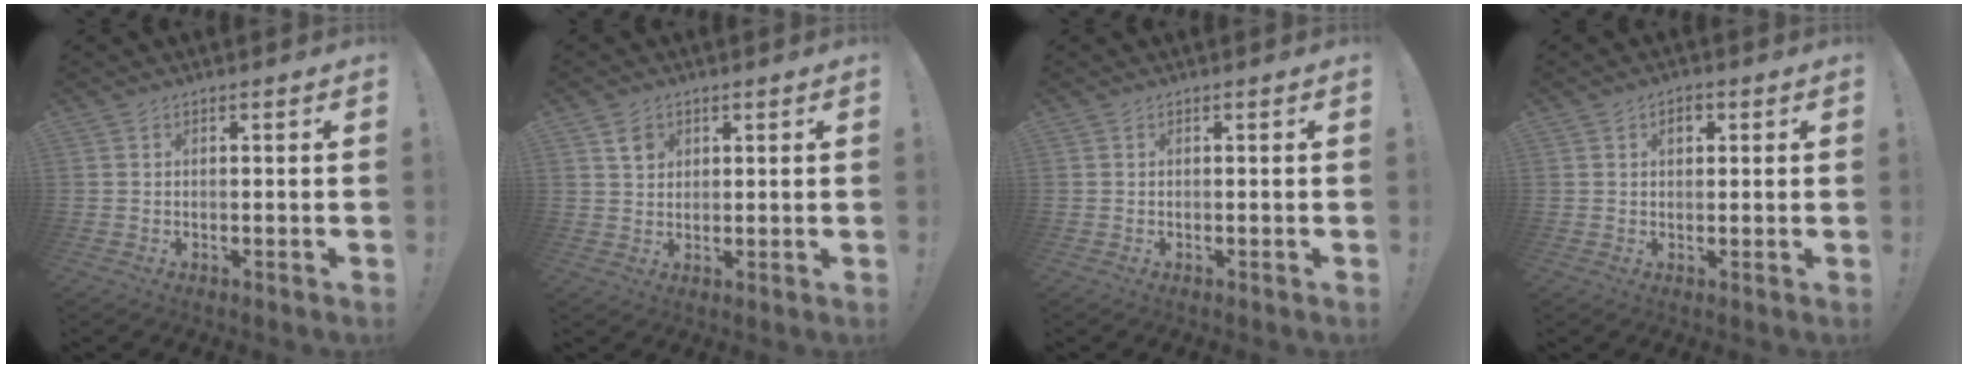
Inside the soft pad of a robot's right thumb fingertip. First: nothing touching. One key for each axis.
{"total": 3.7, "fx": 2.1, "fy": 2.9, "fz": 0.9, "tx": 0.000, "ty": -0.008, "tz": 0.035}
{"total": 0.0}
{"total": 3.1, "fx": 1.0, "fy": 2.0, "fz": 2.1, "tx": -0.023, "ty": -0.001, "tz": 0.013}